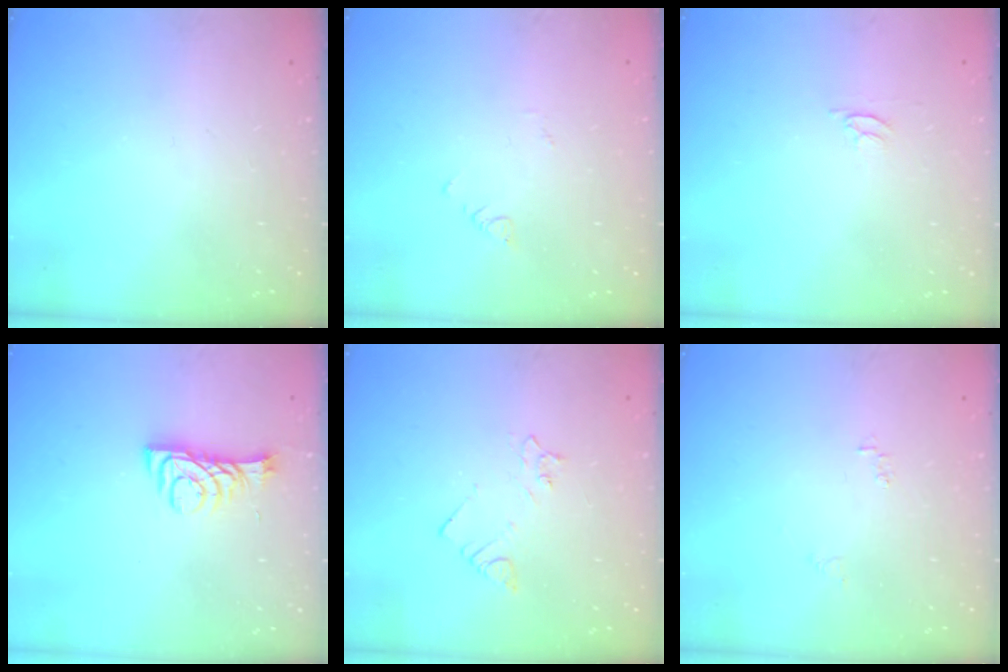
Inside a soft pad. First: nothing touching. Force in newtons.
{"total": 1.8, "press": 1.7, "slide": 0.4}
{"total": 3.4, "press": 3.4, "slide": 0.4}
{"total": 8.1, "press": 8.1, "slide": 0.1}
{"total": 3.2, "press": 3.2, "slide": 0.4}
{"total": 3.1, "press": 3.1, "slide": 0.5}